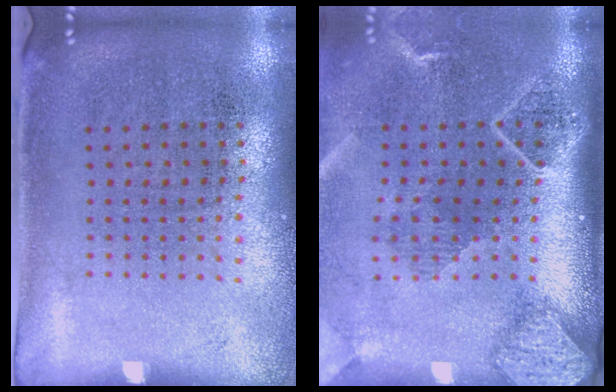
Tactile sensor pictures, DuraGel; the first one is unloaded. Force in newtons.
{"total": 2.6, "press": 1.9, "slide": 1.8}